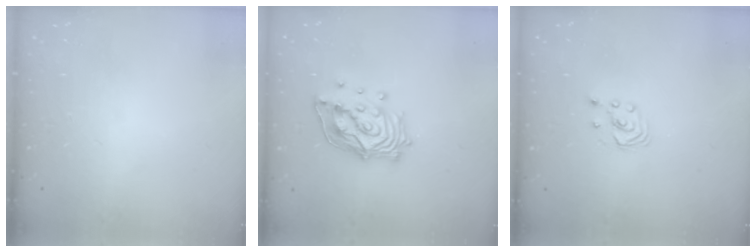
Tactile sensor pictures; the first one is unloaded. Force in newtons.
{"total": 14.1, "press": 14.0, "slide": 1.7}
{"total": 1.9, "press": 1.9, "slide": 0.2}